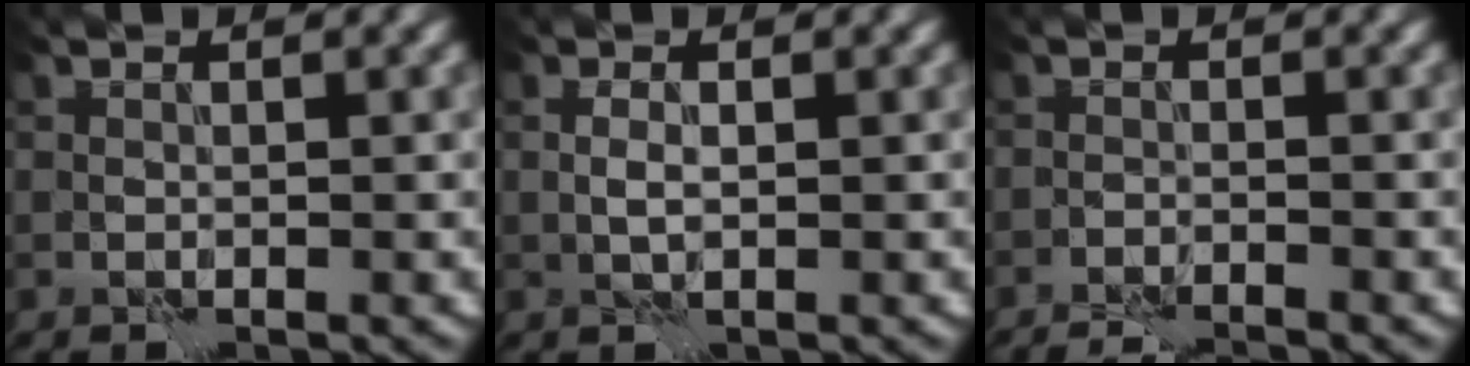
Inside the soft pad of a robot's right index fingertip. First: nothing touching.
{"total": 0.8, "force": [0.1, 0.1, 0.8], "torque": [-0.017, 0.000, 0.001]}
{"total": 3.8, "force": [-3.7, 0.2, 1.0], "torque": [-0.015, -0.004, -0.057]}